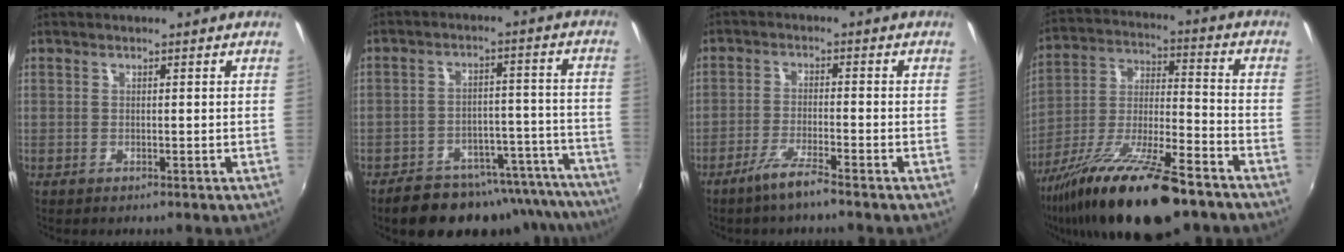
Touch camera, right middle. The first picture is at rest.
{"total": 21.5, "force": [-18.5, 8.1, 7.2], "torque": [-0.111, 0.035, -0.220]}
{"total": 4.8, "force": [-3.8, -0.1, 3.0], "torque": [-0.077, -0.006, -0.073]}
{"total": 22.8, "force": [-15.4, 5.6, 15.8], "torque": [-0.291, -0.038, -0.265]}